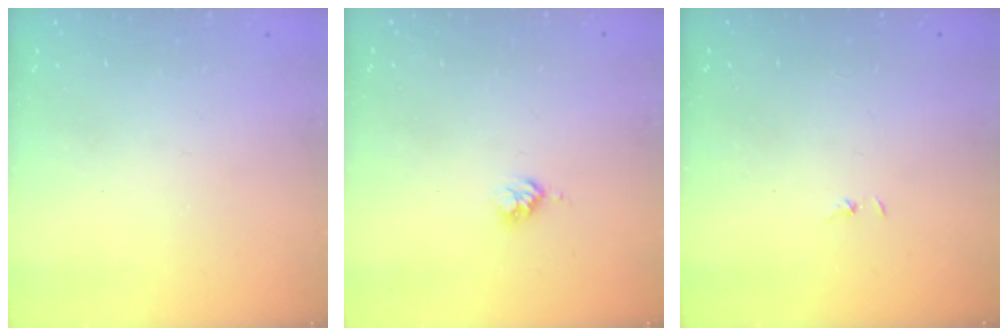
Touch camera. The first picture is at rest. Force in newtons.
{"total": 2.5, "press": 2.5, "slide": 0.3}
{"total": 0.7, "press": 0.7, "slide": 0.1}